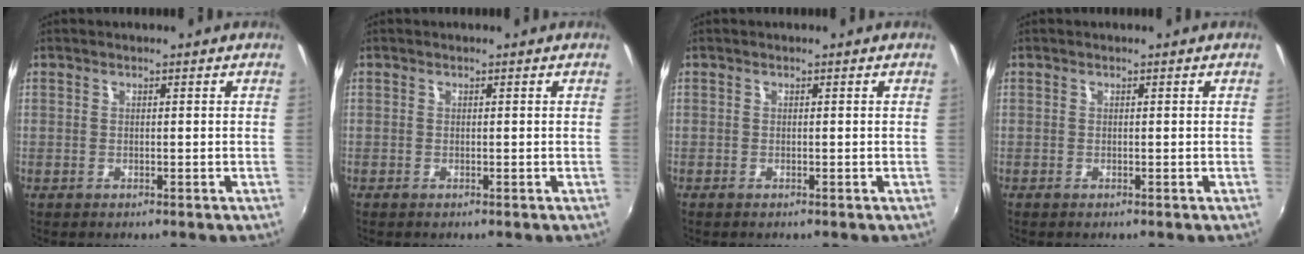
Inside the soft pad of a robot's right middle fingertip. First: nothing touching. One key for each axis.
{"total": 0.0}
{"total": 0.0}
{"total": 0.0}